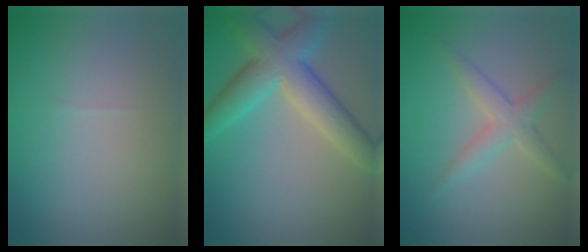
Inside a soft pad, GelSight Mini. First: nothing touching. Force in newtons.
{"total": 6.3, "press": 6.3, "slide": 0.4}
{"total": 2.4, "press": 2.4, "slide": 0.1}